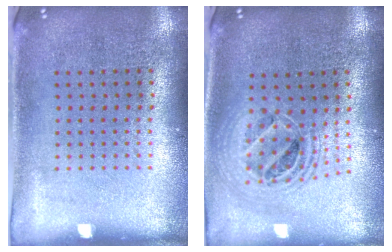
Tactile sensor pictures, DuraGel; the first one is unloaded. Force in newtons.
{"total": 1.9, "press": 1.6, "slide": 1.1}